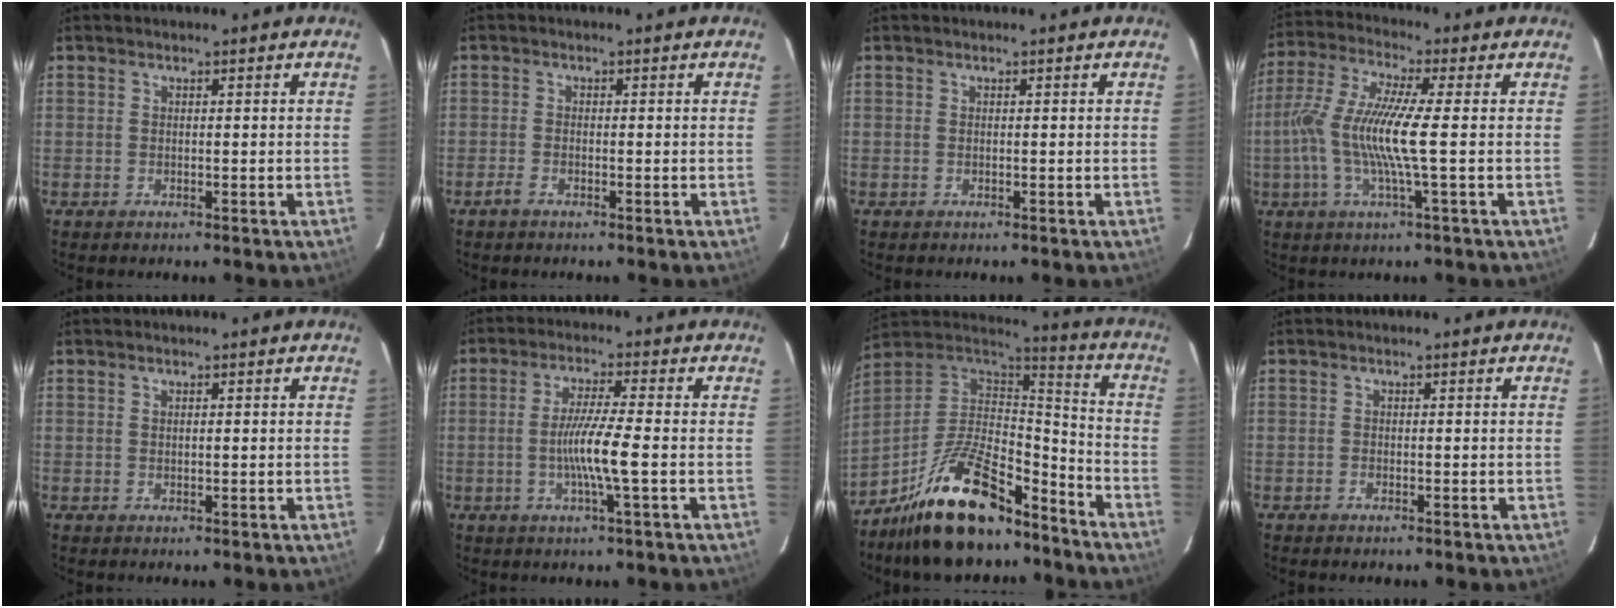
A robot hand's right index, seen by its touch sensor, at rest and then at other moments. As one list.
[{"total": 1.5, "force": [-1.2, 0.5, 0.9], "torque": [-0.025, 0.000, -0.026]}, {"total": 0.0}, {"total": 11.5, "force": [-1.6, 0.1, 11.4], "torque": [-0.231, -0.002, -0.033]}, {"total": 0.6, "force": [0.2, 0.2, 0.5], "torque": [-0.009, 0.003, 0.004]}, {"total": 7.3, "force": [-1.7, -0.7, 7.0], "torque": [-0.133, -0.007, -0.033]}, {"total": 21.2, "force": [-14.8, 8.2, 12.9], "torque": [-0.250, 0.001, -0.245]}, {"total": 0.7, "force": [-0.6, 0.4, 0.2], "torque": [-0.007, 0.000, -0.010]}]